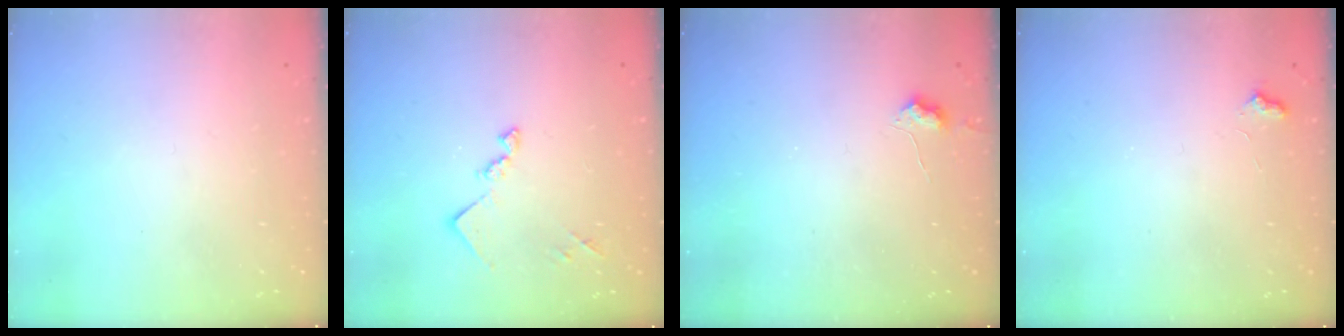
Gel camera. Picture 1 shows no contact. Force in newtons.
{"total": 11.0, "press": 11.0, "slide": 0.5}
{"total": 4.3, "press": 4.3, "slide": 0.7}
{"total": 4.4, "press": 4.4, "slide": 0.7}